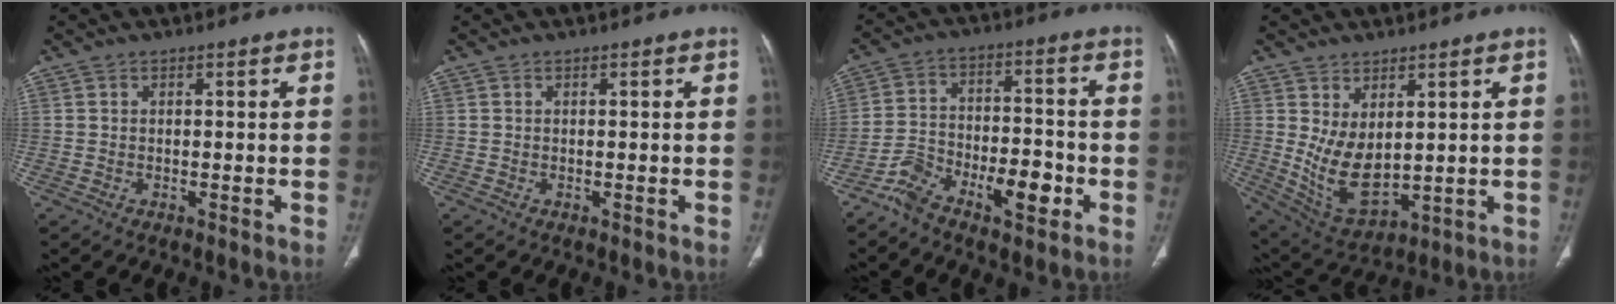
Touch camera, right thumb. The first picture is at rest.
{"total": 0.0}
{"total": 10.4, "force": [-5.9, 4.4, 7.3], "torque": [-0.122, 0.041, -0.102]}
{"total": 10.1, "force": [1.7, 5.8, 8.1], "torque": [-0.134, -0.025, 0.058]}